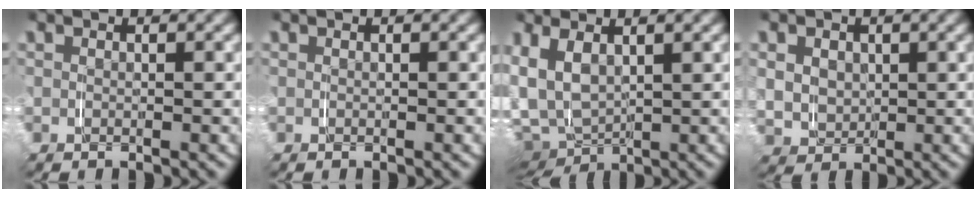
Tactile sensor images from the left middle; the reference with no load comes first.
{"total": 0.0}
{"total": 7.1, "force": [-1.9, 6.5, 2.4], "torque": [-0.077, -0.030, -0.032]}
{"total": 3.3, "force": [0.0, 3.3, 0.5], "torque": [-0.018, -0.023, 0.009]}